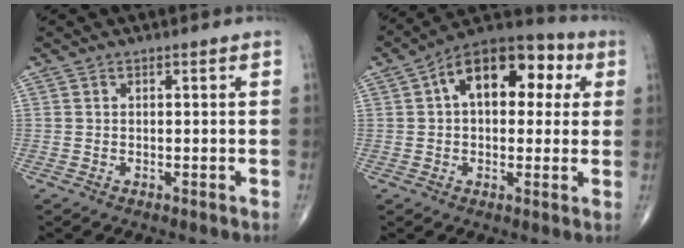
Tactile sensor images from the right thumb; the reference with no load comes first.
{"total": 16.0, "force": [3.9, 9.5, 12.3], "torque": [-0.142, 0.032, 0.048]}